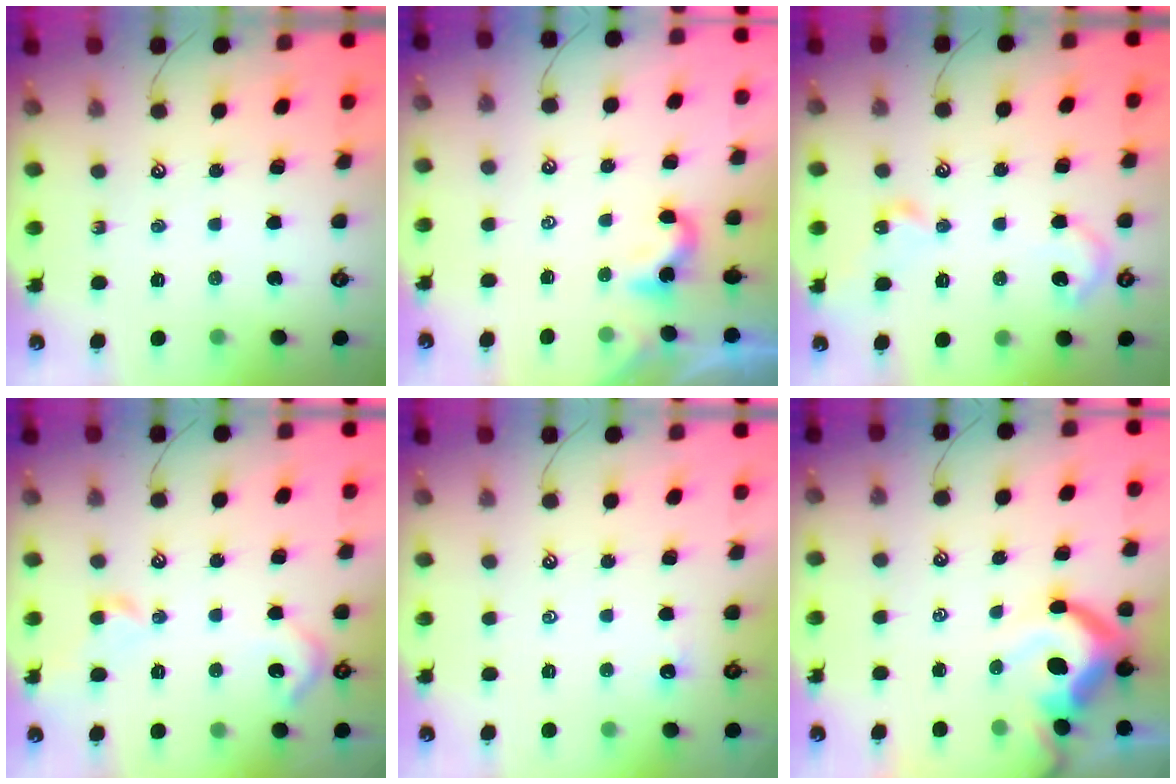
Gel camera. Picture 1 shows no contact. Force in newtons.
{"total": 2.9, "press": 2.9, "slide": 0.2}
{"total": 9.6, "press": 9.6, "slide": 0.9}
{"total": 4.9, "press": 4.9, "slide": 0.8}
{"total": 2.4, "press": 2.3, "slide": 0.3}
{"total": 10.8, "press": 10.6, "slide": 1.9}